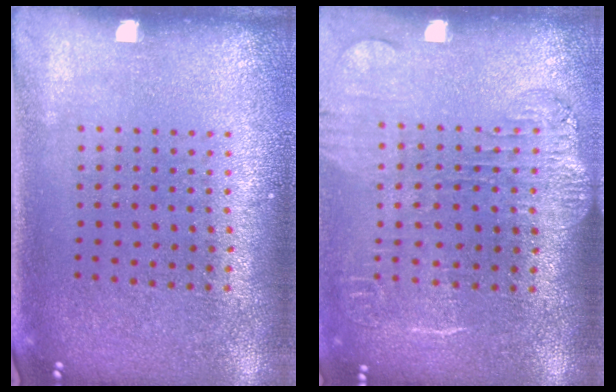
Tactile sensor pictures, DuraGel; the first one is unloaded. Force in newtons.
{"total": 1.8, "press": 1.5, "slide": 1.0}